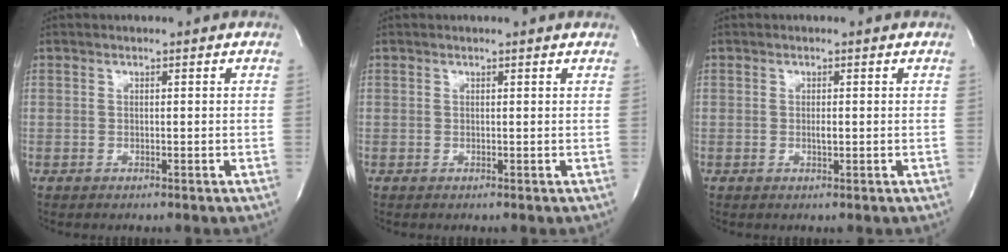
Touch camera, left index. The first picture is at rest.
{"total": 1.0, "force": [1.0, -0.1, 0.3], "torque": [-0.014, 0.001, 0.006]}
{"total": 0.8, "force": [-0.2, 0.2, 0.8], "torque": [-0.015, -0.005, -0.005]}